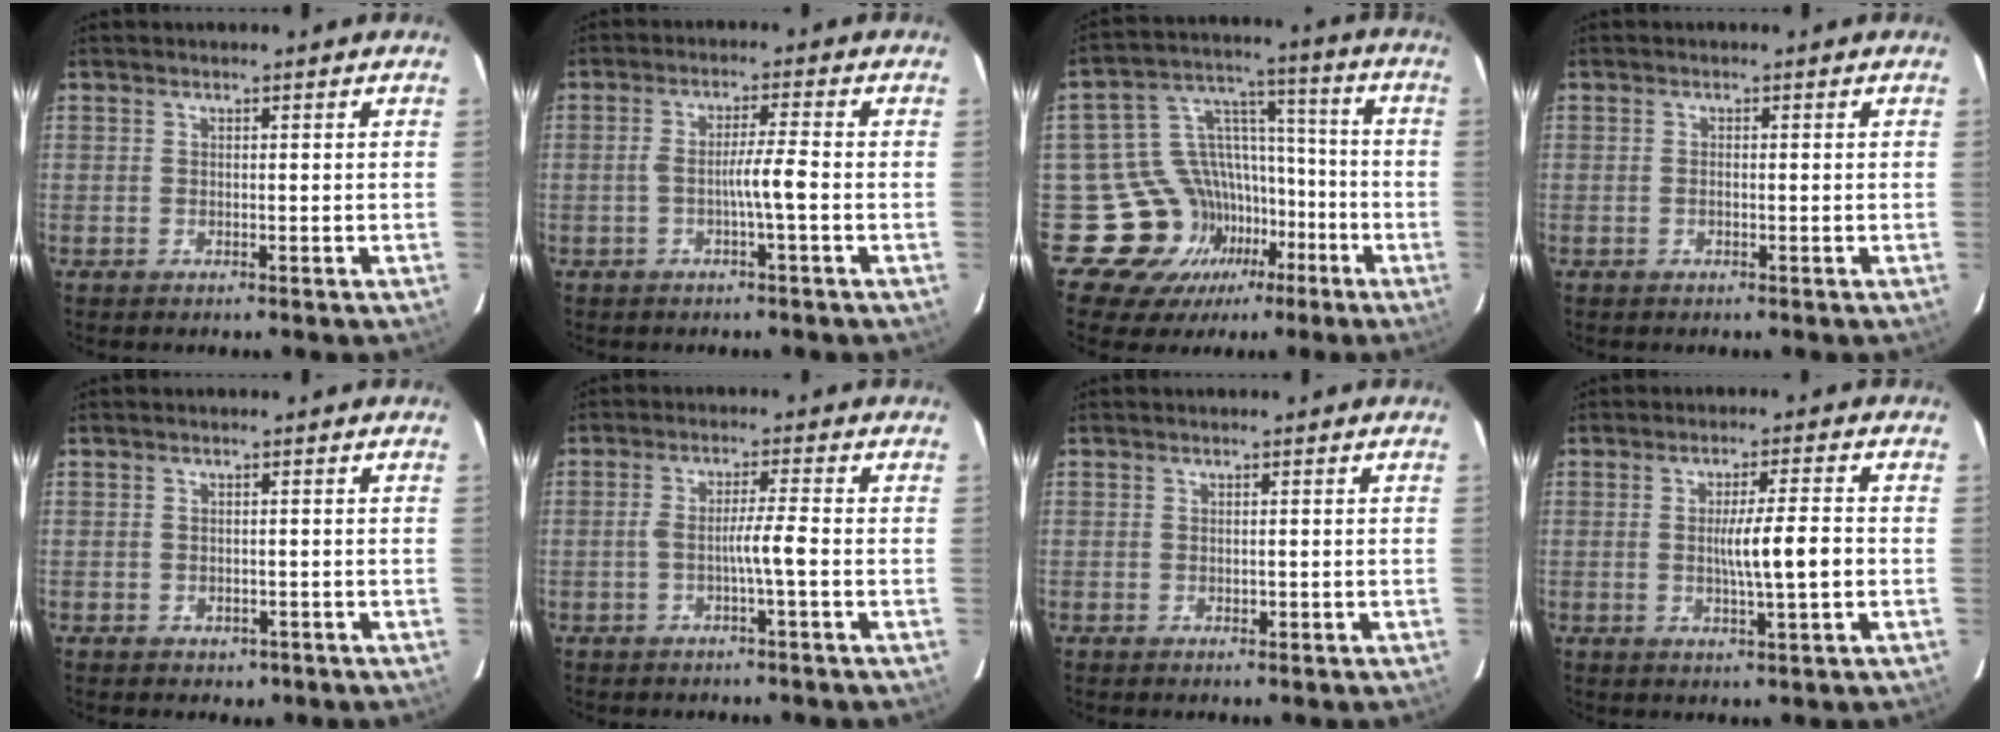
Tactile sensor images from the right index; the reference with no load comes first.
{"total": 4.0, "force": [-1.2, -0.4, 3.8], "torque": [-0.066, 0.006, -0.020]}
{"total": 15.5, "force": [-5.8, 13.8, 3.9], "torque": [-0.066, 0.095, -0.075]}
{"total": 0.6, "force": [-0.2, 0.2, 0.6], "torque": [-0.014, 0.001, -0.002]}
{"total": 1.8, "force": [-0.9, 1.4, 0.6], "torque": [-0.008, 0.003, -0.004]}
{"total": 3.8, "force": [-1.2, -0.5, 3.6], "torque": [-0.062, 0.006, -0.020]}
{"total": 0.6, "force": [-0.2, 0.3, 0.5], "torque": [-0.008, -0.001, 0.000]}
{"total": 6.6, "force": [-0.6, 0.0, 6.6], "torque": [-0.107, -0.002, -0.010]}